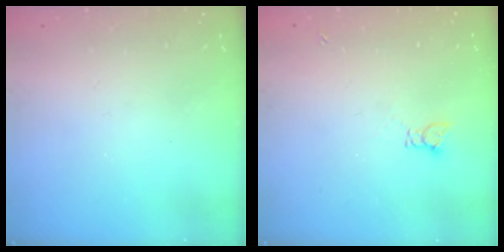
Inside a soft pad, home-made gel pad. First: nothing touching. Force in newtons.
{"total": 2.0, "press": 2.0, "slide": 0.3}